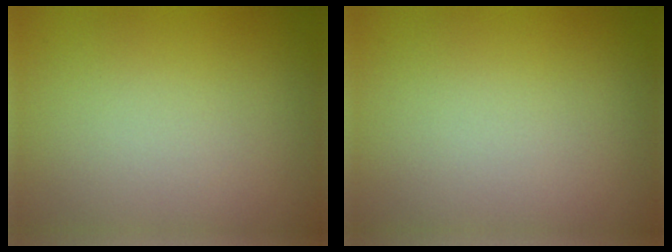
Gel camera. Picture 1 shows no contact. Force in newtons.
{"total": 0.0}